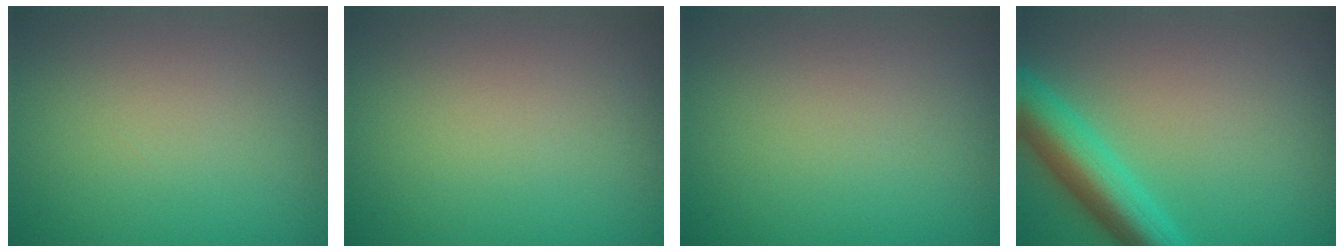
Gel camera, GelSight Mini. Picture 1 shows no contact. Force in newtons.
{"total": 0.0}
{"total": 0.0}
{"total": 5.9, "press": 5.9, "slide": 0.2}